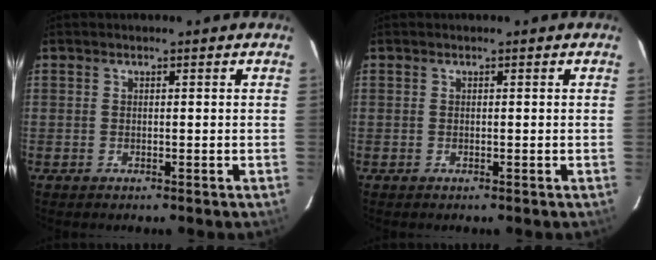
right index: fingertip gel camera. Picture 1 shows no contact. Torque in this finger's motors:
{"motor_torque": [-0.04, -0.01, 0.03, 0.00]}